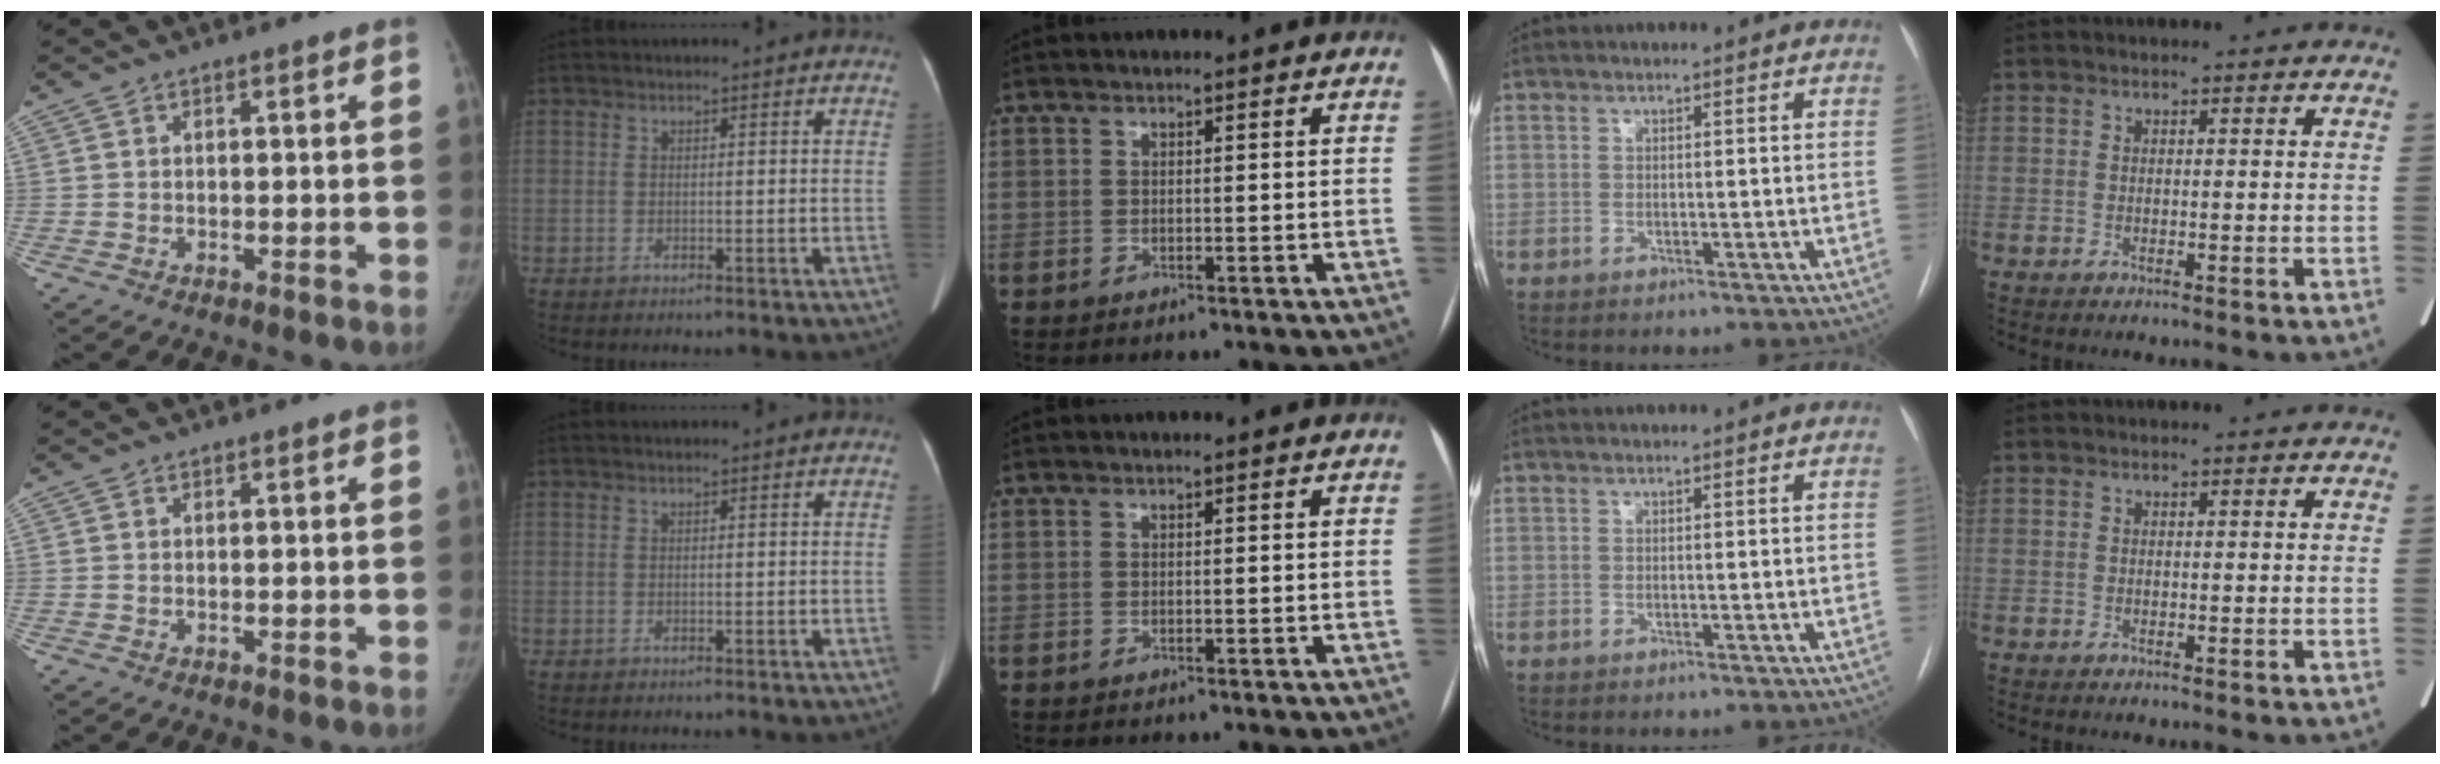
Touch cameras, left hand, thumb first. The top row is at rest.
{}